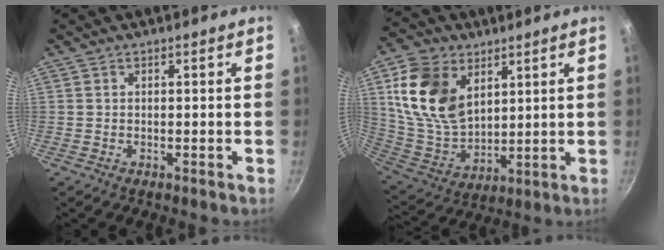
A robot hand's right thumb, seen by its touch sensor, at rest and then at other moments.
{"total": 17.0, "force": [6.3, 11.4, 10.9], "torque": [-0.186, -0.026, 0.136]}